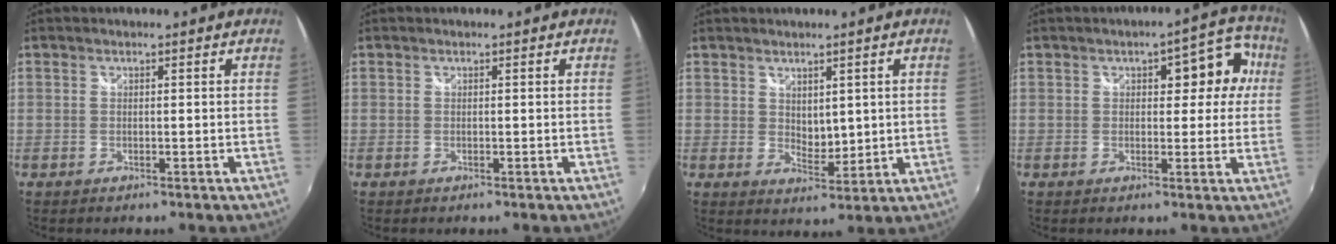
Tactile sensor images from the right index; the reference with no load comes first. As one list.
[{"total": 0.0}, {"total": 3.9, "force": [1.8, 2.4, 2.6], "torque": [-0.036, -0.007, 0.036]}, {"total": 7.7, "force": [1.4, 4.3, 6.2], "torque": [-0.081, 0.025, 0.017]}]